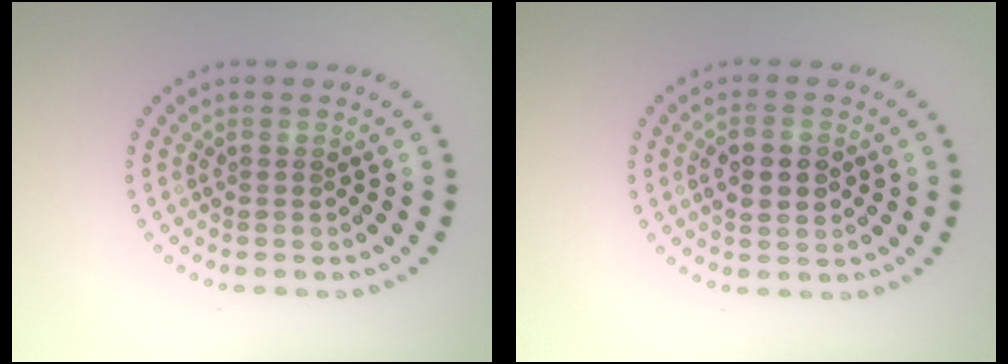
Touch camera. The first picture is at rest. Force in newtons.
{"total": 3.1, "press": 3.1, "slide": 0.3}